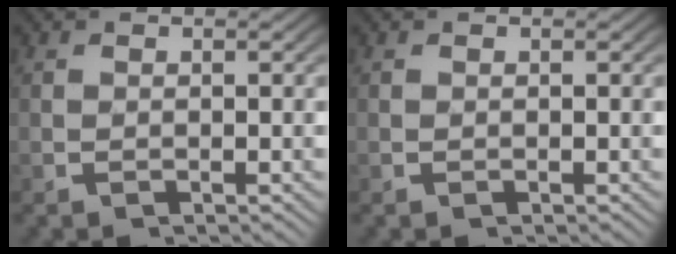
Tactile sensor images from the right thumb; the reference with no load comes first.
{"total": 0.0}